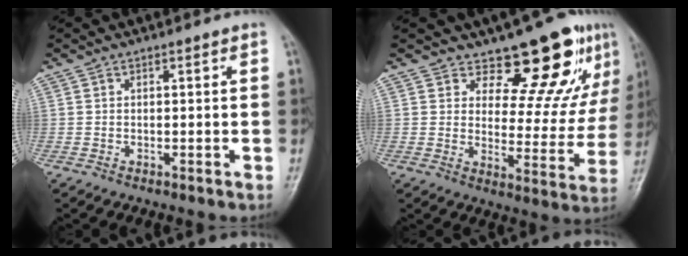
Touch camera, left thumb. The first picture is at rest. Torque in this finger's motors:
{"motor_torque": [0.45, 0.58, -0.04, -0.38, 0.15]}